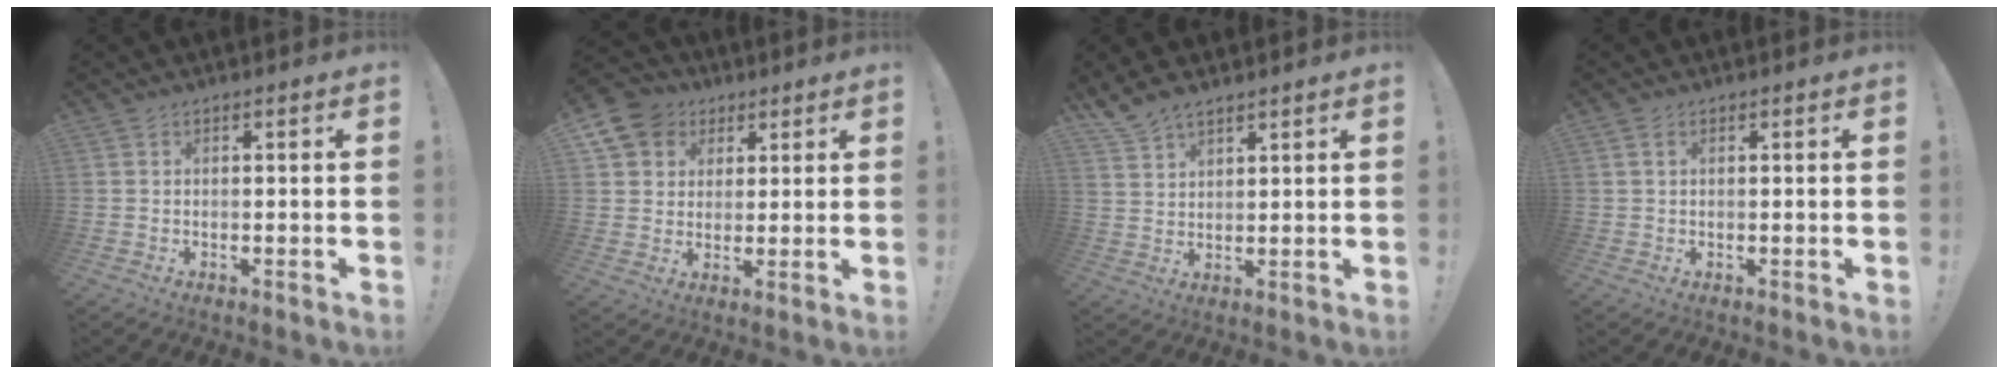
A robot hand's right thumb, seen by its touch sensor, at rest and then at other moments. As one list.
[{"total": 9.7, "force": [4.0, 8.4, 2.9], "torque": [-0.042, -0.018, 0.081]}, {"total": 5.5, "force": [4.7, 2.0, 2.0], "torque": [-0.050, -0.022, 0.093]}, {"total": 1.3, "force": [0.5, 0.8, 1.0], "torque": [-0.015, 0.002, 0.007]}]